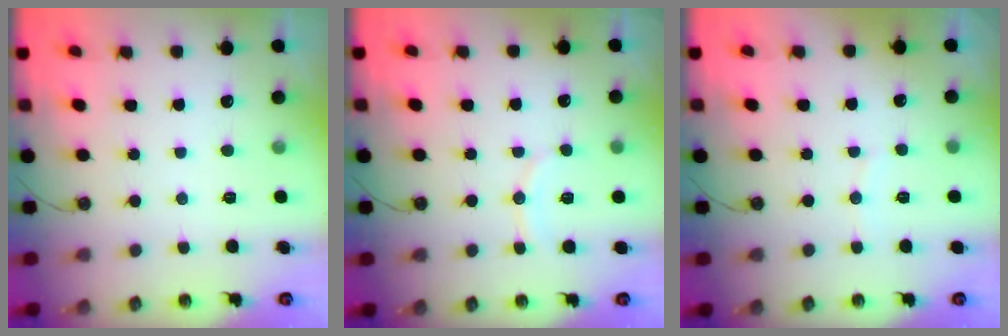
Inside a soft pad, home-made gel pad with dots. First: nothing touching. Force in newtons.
{"total": 6.5, "press": 6.5, "slide": 0.5}
{"total": 3.6, "press": 3.6, "slide": 0.4}